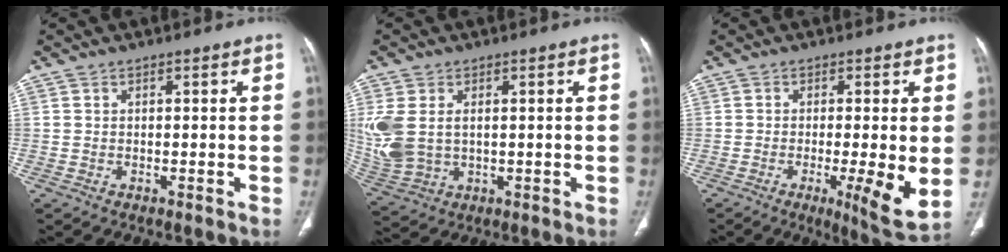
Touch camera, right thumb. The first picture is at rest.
{"total": 11.3, "force": [1.3, 7.6, 8.2], "torque": [-0.206, -0.003, 0.042]}
{"total": 9.1, "force": [-1.5, 1.3, 8.9], "torque": [-0.139, -0.027, -0.024]}